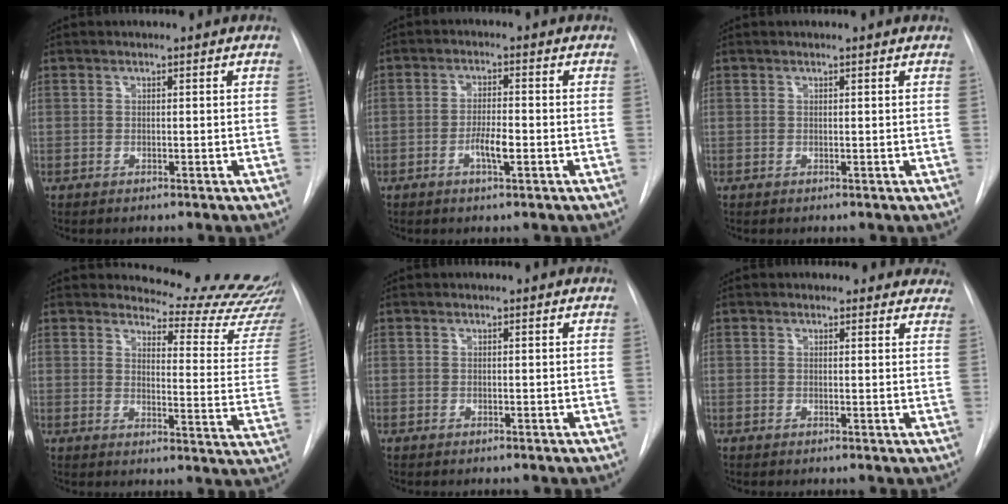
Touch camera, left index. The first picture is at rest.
{"total": 3.9, "force": [-2.2, 0.6, 3.2], "torque": [-0.058, -0.005, -0.037]}
{"total": 0.0}
{"total": 16.8, "force": [16.7, 1.3, 1.9], "torque": [-0.004, -0.153, 0.162]}
{"total": 0.0}
{"total": 5.3, "force": [4.6, 2.5, 0.3], "torque": [0.033, -0.013, 0.021]}